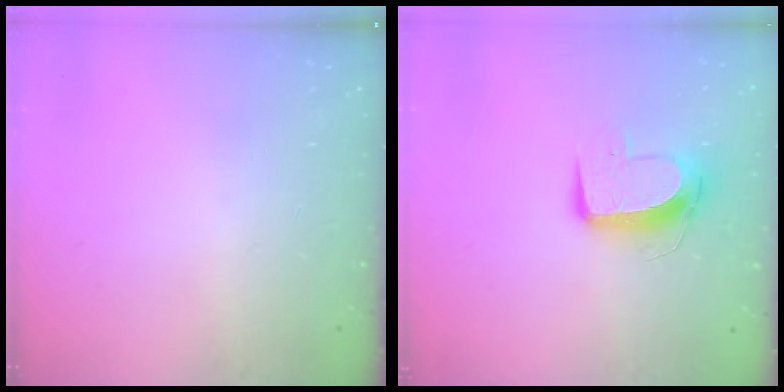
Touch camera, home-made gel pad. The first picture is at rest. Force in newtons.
{"total": 10.0, "press": 10.0, "slide": 0.3}